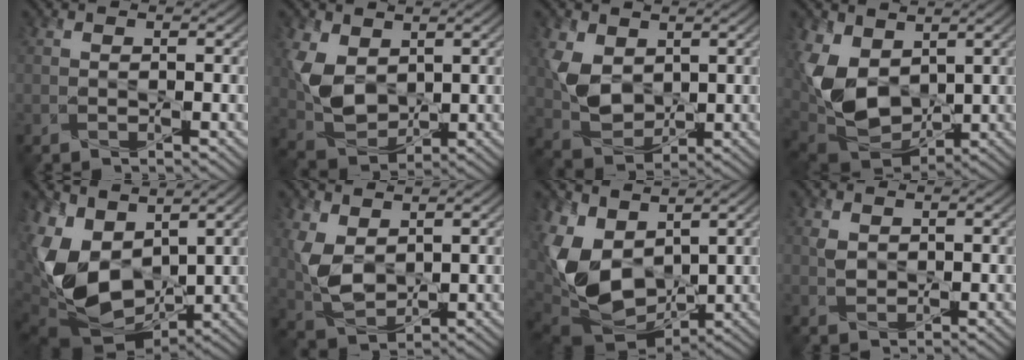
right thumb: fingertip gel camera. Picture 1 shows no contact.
{"total": 7.4, "force": [1.8, 5.2, 5.0], "torque": [-0.130, -0.007, 0.042]}
{"total": 6.6, "force": [1.7, 4.8, 4.1], "torque": [-0.106, -0.006, 0.040]}
{"total": 10.9, "force": [2.5, 7.4, 7.6], "torque": [-0.209, -0.004, 0.052]}
{"total": 14.8, "force": [2.2, 9.9, 10.9], "torque": [-0.285, -0.026, 0.055]}
{"total": 6.3, "force": [1.9, 4.0, 4.5], "torque": [-0.115, -0.007, 0.040]}
{"total": 13.5, "force": [2.6, 8.9, 9.8], "torque": [-0.263, -0.011, 0.055]}
{"total": 1.6, "force": [0.6, 1.2, 0.9], "torque": [-0.027, -0.001, 0.015]}